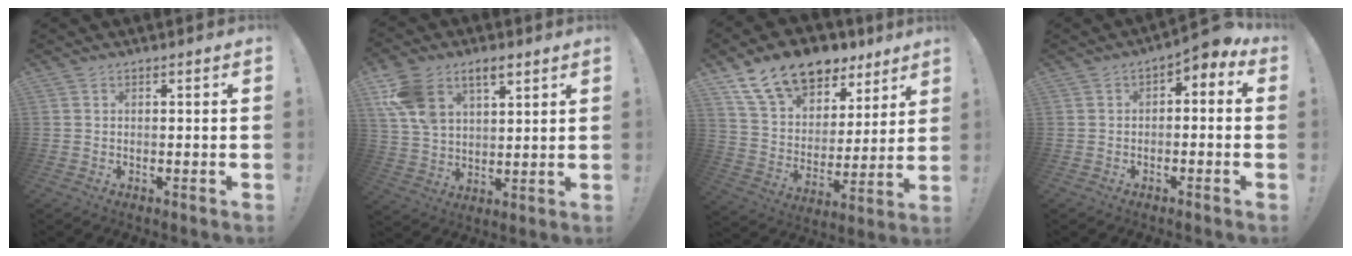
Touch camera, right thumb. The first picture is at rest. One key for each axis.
{"total": 12.8, "fx": 7.1, "fy": 7.9, "fz": 7.2, "tx": -0.138, "ty": -0.027, "tz": 0.133}
{"total": 17.2, "fx": 12.3, "fy": 9.7, "fz": 7.1, "tx": -0.120, "ty": -0.078, "tz": 0.230}
{"total": 3.4, "fx": -0.2, "fy": 2.0, "fz": 2.7, "tx": -0.036, "ty": 0.000, "tz": -0.006}